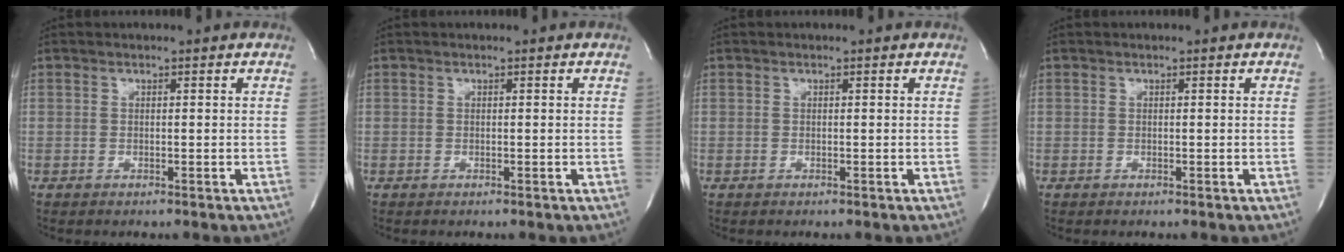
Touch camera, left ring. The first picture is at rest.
{"total": 0.0}
{"total": 0.0}
{"total": 0.0}